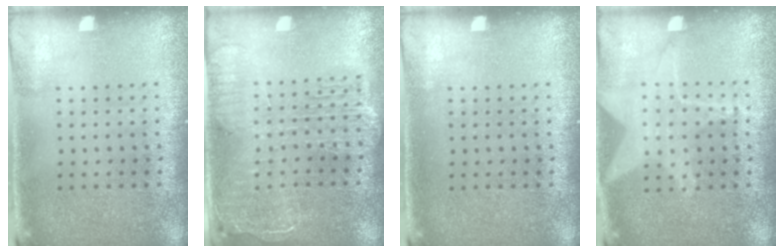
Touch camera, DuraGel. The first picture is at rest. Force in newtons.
{"total": 2.3, "press": 2.0, "slide": 1.1}
{"total": 0.0}
{"total": 1.5, "press": 1.4, "slide": 0.5}